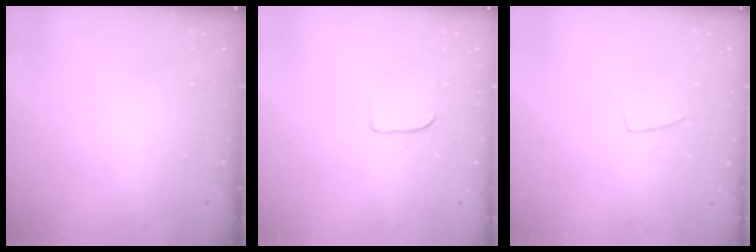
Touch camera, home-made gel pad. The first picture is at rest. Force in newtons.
{"total": 6.8, "press": 6.8, "slide": 0.5}
{"total": 4.0, "press": 4.0, "slide": 0.3}